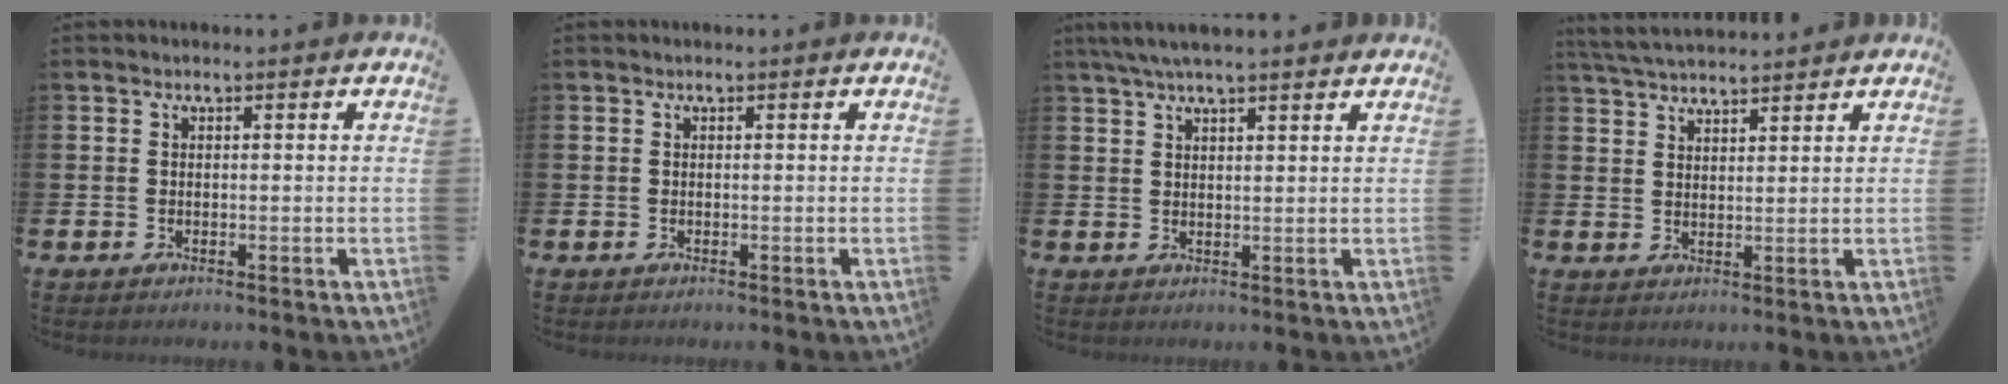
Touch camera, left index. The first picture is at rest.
{"total": 0.0}
{"total": 4.0, "force": [3.4, 0.4, 2.2], "torque": [-0.050, -0.001, 0.062]}
{"total": 4.1, "force": [4.0, 0.3, 0.7], "torque": [-0.022, -0.018, 0.073]}